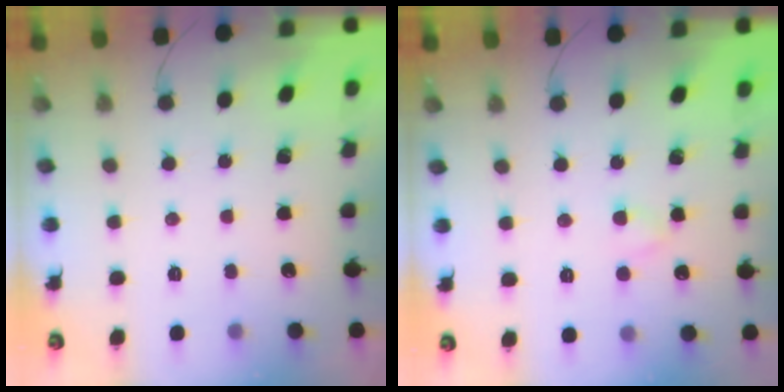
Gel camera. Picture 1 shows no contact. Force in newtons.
{"total": 2.0, "press": 1.8, "slide": 0.9}